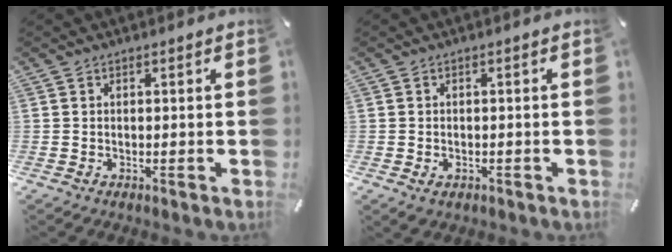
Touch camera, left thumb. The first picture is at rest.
{"total": 1.9, "force": [-0.8, 1.4, 0.9], "torque": [-0.018, 0.003, -0.016]}